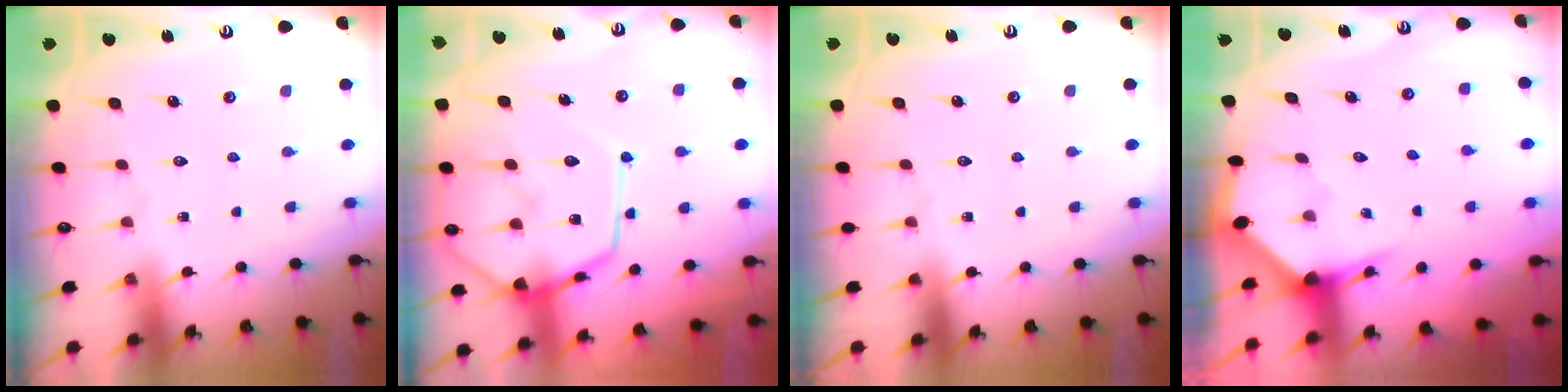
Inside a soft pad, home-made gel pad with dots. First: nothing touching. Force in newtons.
{"total": 17.7, "press": 17.6, "slide": 1.6}
{"total": 0.0}
{"total": 3.2, "press": 3.2, "slide": 0.1}